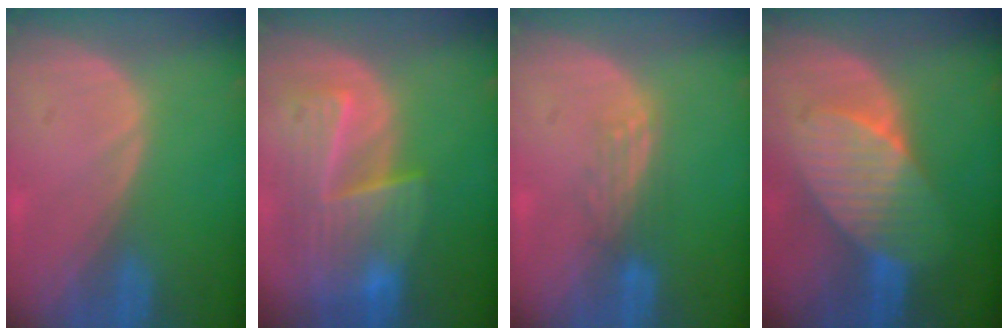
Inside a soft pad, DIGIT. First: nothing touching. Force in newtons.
{"total": 9.6, "press": 8.4, "slide": 4.6}
{"total": 2.9, "press": 2.7, "slide": 1.1}
{"total": 7.4, "press": 7.4, "slide": 0.5}